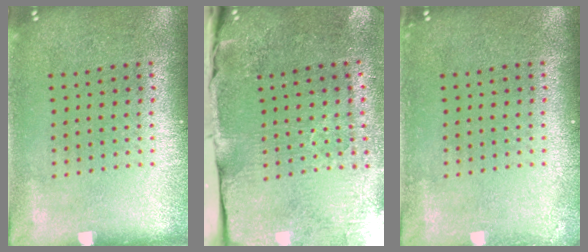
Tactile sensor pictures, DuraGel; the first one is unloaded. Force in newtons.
{"total": 4.7, "press": 3.9, "slide": 2.6}
{"total": 0.6, "press": 0.6, "slide": 0.1}